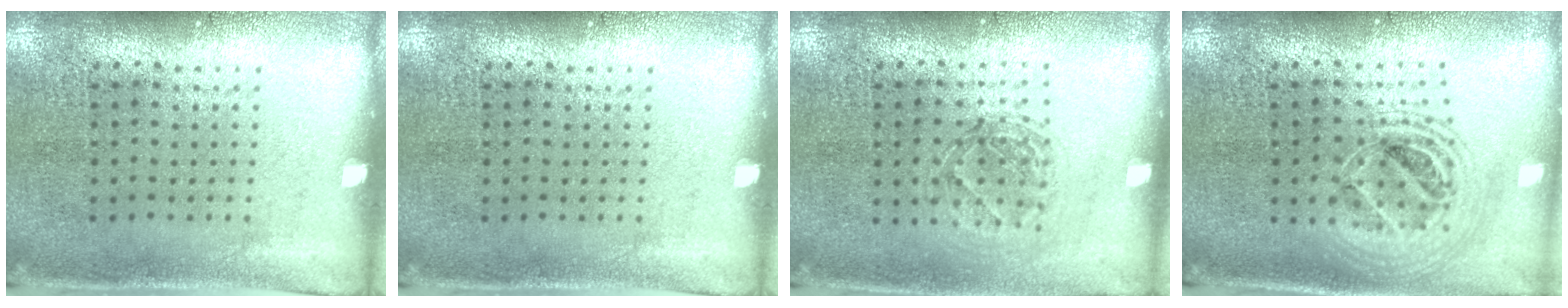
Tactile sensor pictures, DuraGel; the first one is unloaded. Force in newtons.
{"total": 0.0}
{"total": 1.2, "press": 1.1, "slide": 0.6}
{"total": 2.0, "press": 1.6, "slide": 1.2}